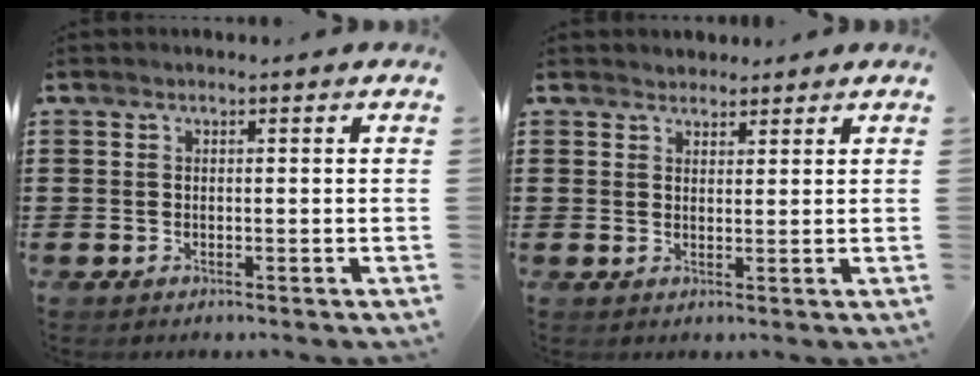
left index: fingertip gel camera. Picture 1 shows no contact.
{"total": 2.0, "force": [1.9, 0.8, -0.2], "torque": [-0.002, 0.004, 0.037]}